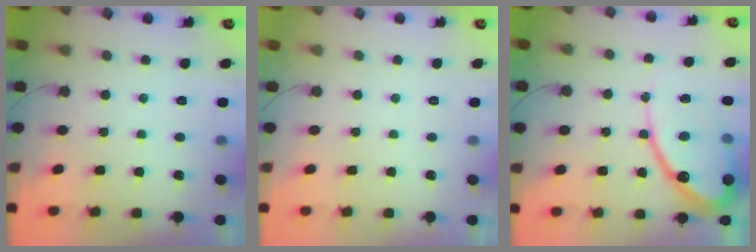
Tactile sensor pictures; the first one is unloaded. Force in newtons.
{"total": 0.0}
{"total": 17.4, "press": 17.3, "slide": 1.3}